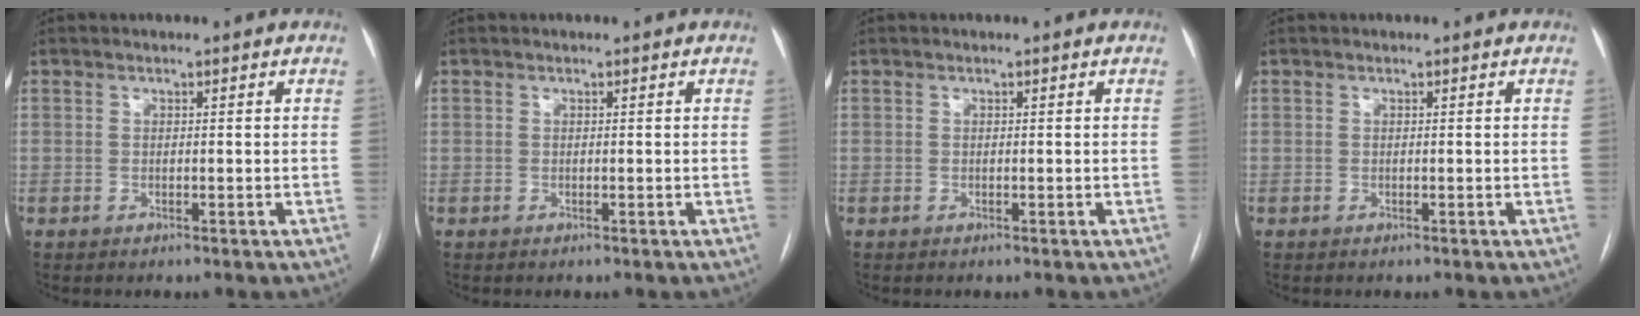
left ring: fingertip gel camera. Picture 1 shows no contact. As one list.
[{"total": 0.0}, {"total": 0.0}, {"total": 0.0}]